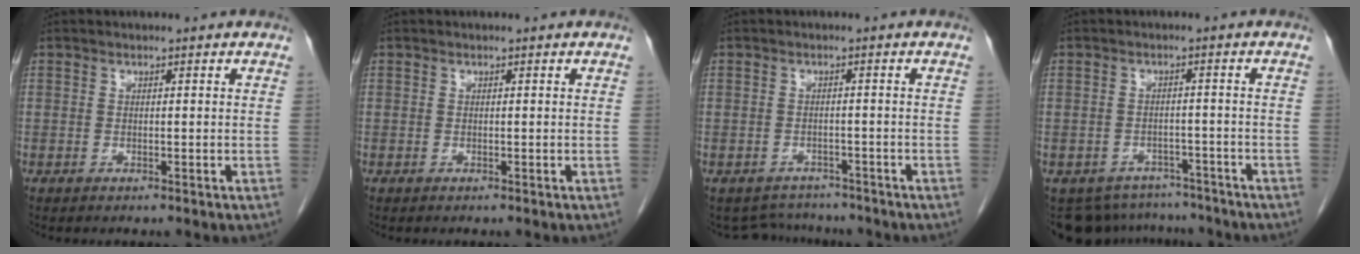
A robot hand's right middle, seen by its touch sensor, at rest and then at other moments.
{"total": 0.0}
{"total": 5.0, "force": [-4.6, 1.9, -0.4], "torque": [0.007, 0.010, -0.062]}
{"total": 9.5, "force": [-8.5, 4.3, 0.7], "torque": [-0.008, 0.013, -0.107]}